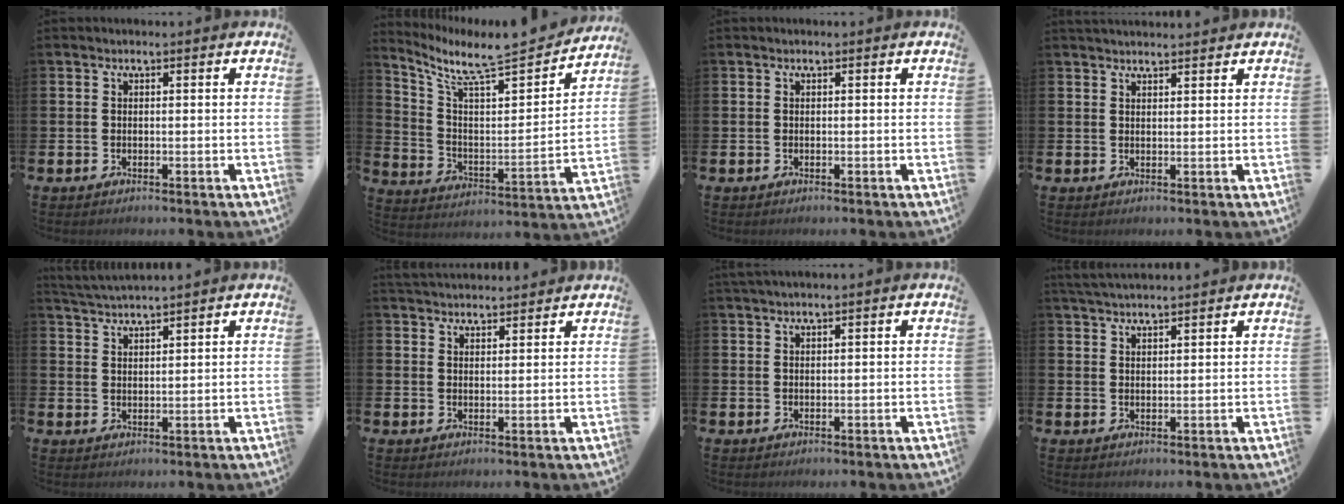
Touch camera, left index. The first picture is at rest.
{"total": 8.6, "force": [7.8, 1.3, 3.4], "torque": [-0.099, -0.070, 0.128]}
{"total": 0.0}
{"total": 2.1, "force": [2.0, 0.3, 0.2], "torque": [0.003, -0.010, 0.034]}
{"total": 2.7, "force": [2.7, -0.4, -0.1], "torque": [-0.010, -0.011, 0.050]}
{"total": 3.2, "force": [3.1, 0.5, 0.2], "torque": [-0.008, -0.013, 0.058]}
{"total": 1.1, "force": [1.0, -0.1, 0.5], "torque": [-0.015, 0.003, 0.020]}
{"total": 2.9, "force": [2.8, 0.1, 0.4], "torque": [-0.013, -0.010, 0.052]}